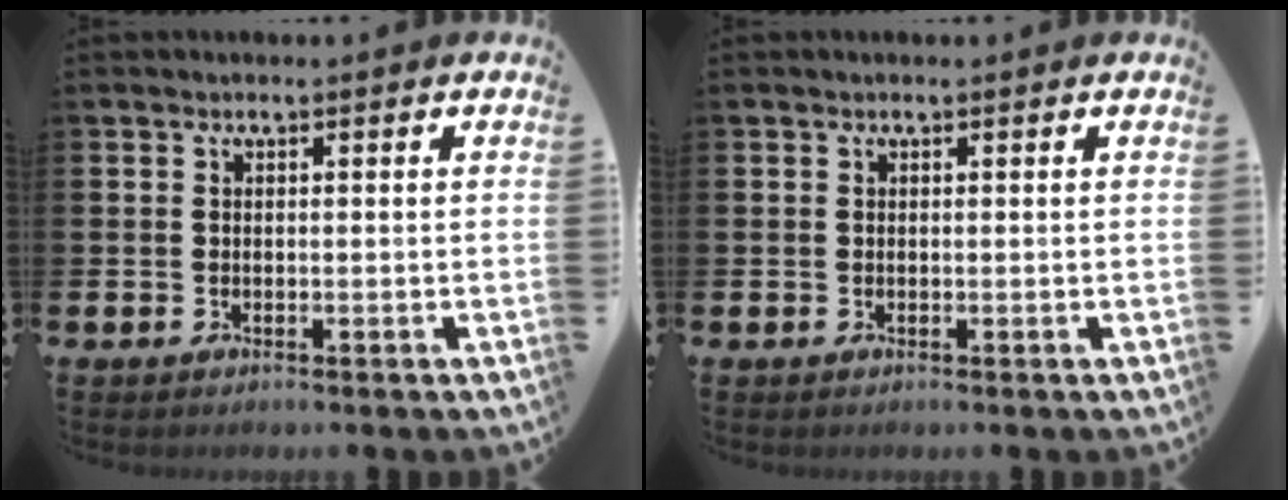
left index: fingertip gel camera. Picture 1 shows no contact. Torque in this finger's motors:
{"motor_torque": [0.70, -1.44, 0.02, -0.01]}